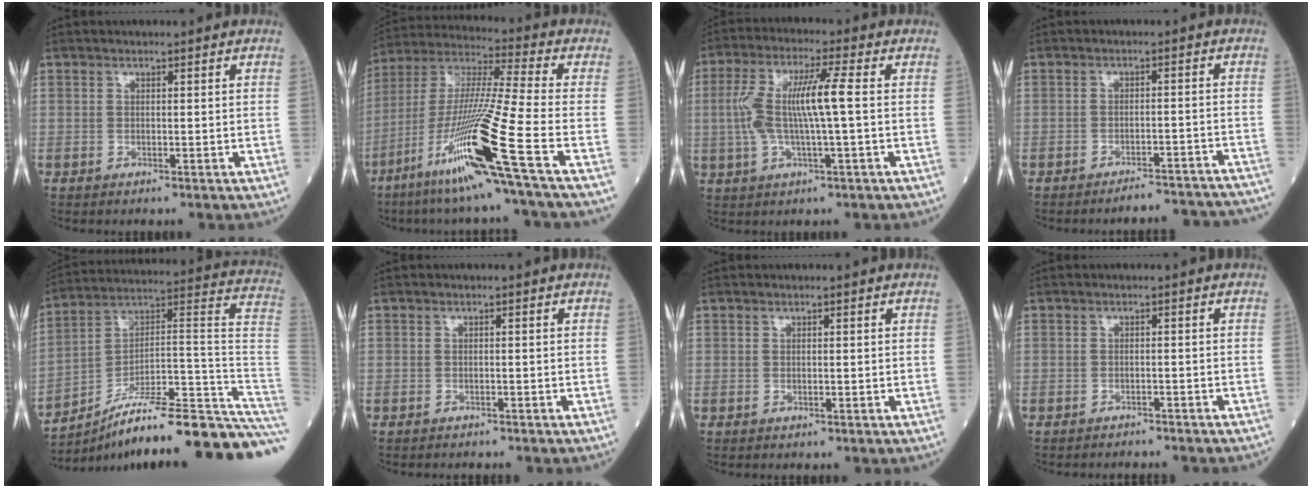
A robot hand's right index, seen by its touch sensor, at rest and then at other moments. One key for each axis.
{"total": 19.3, "fx": -9.1, "fy": -2.2, "fz": 16.9, "tx": -0.357, "ty": -0.038, "tz": -0.178}
{"total": 9.2, "fx": 0.2, "fy": 0.6, "fz": 9.2, "tx": -0.191, "ty": 0.017, "tz": 0.000}
{"total": 12.8, "fx": -12.5, "fy": 1.1, "fz": 2.5, "tx": -0.007, "ty": 0.018, "tz": -0.142}
{"total": 26.6, "fx": -21.2, "fy": 0.8, "fz": 16.1, "tx": -0.126, "ty": 0.044, "tz": -0.319}
{"total": 2.3, "fx": -2.2, "fy": 0.3, "fz": 0.6, "tx": -0.014, "ty": -0.003, "tz": -0.027}
{"total": 0.0}
{"total": 5.0, "fx": -4.7, "fy": 1.0, "fz": 1.4, "tx": -0.019, "ty": -0.005, "tz": -0.055}